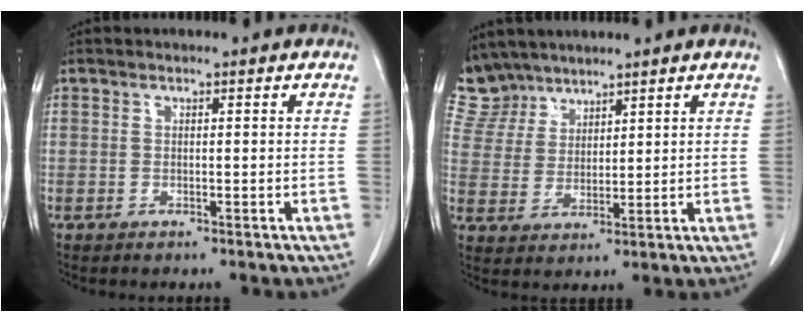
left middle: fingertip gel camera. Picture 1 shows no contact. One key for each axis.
{"total": 7.8, "fx": 7.1, "fy": 3.4, "fz": -0.1, "tx": -0.004, "ty": 0.009, "tz": 0.153}